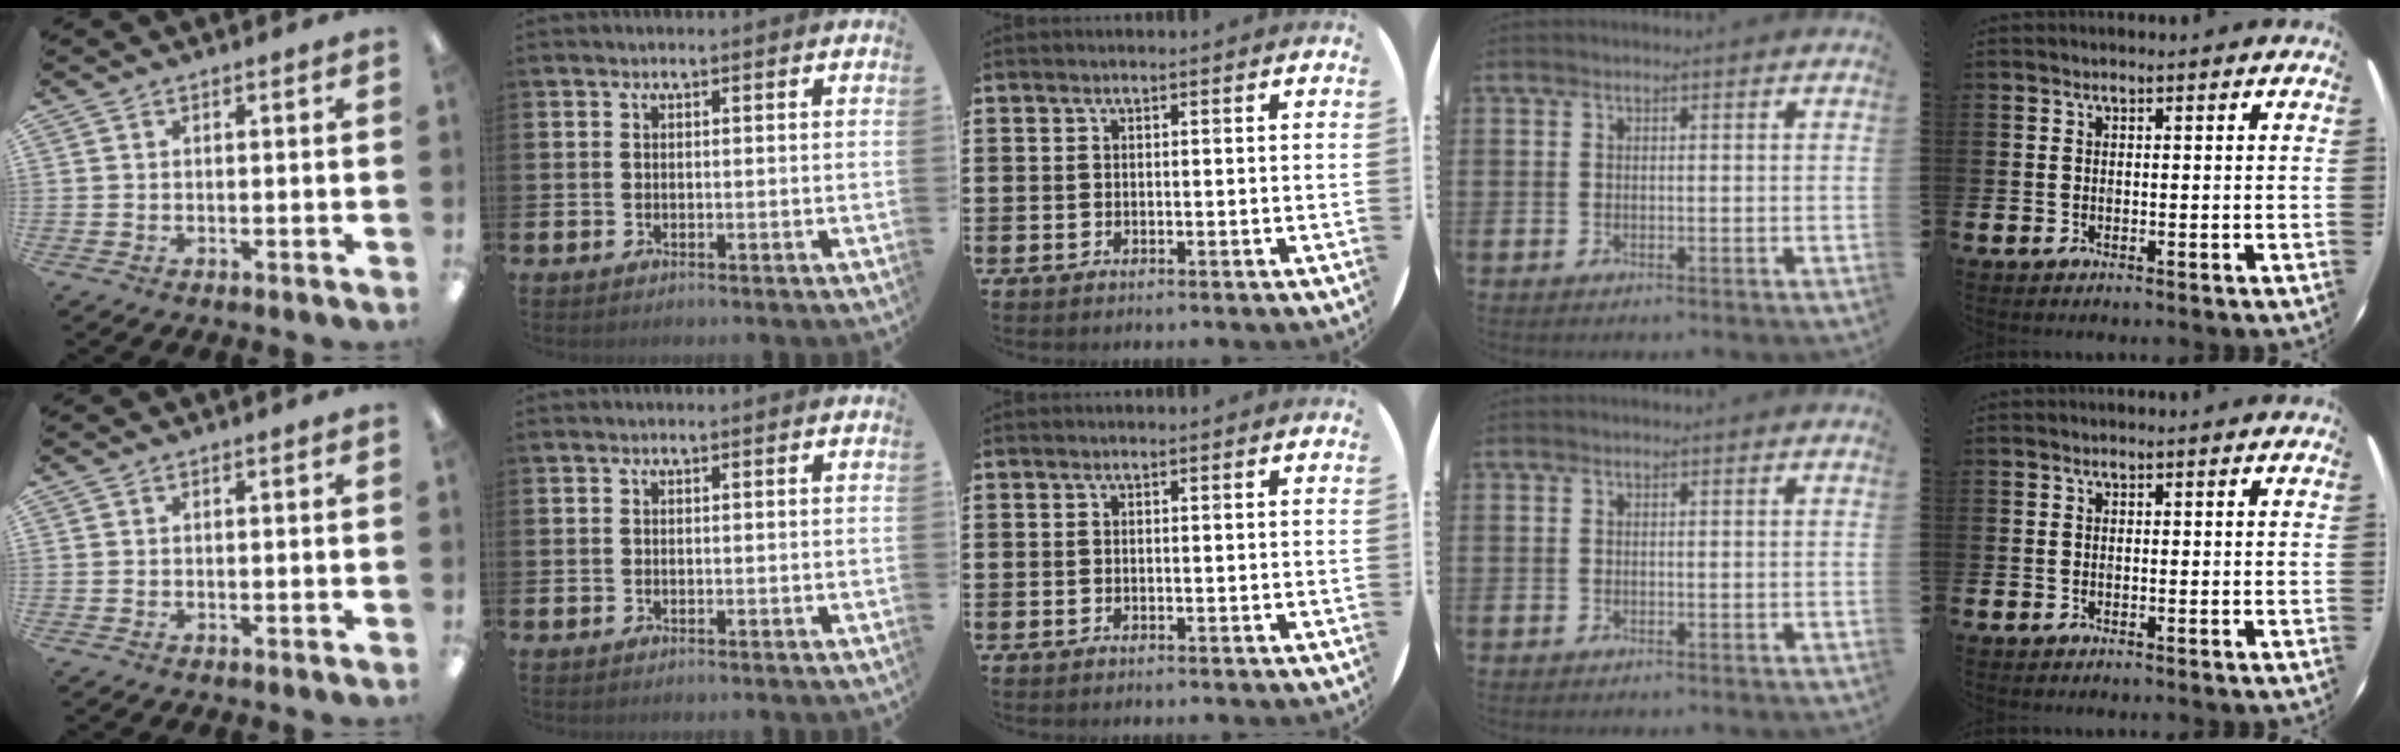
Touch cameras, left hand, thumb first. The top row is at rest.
{}